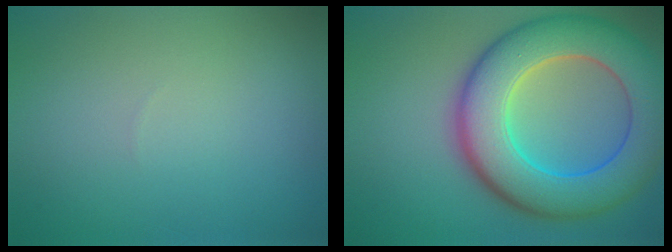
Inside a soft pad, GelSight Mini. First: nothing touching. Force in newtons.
{"total": 11.3, "press": 11.3, "slide": 0.2}